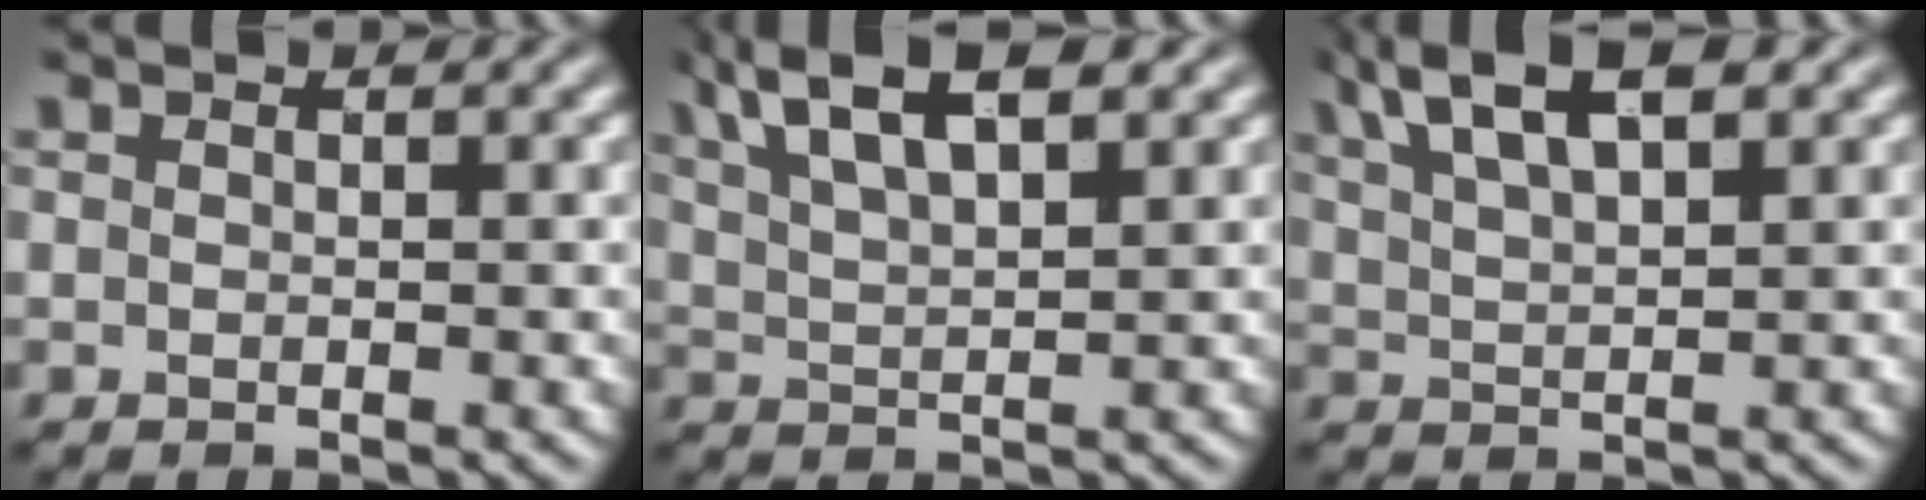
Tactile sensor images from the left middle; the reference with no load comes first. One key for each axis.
{"total": 7.6, "fx": 4.9, "fy": 2.6, "fz": 5.2, "tx": -0.096, "ty": 0.027, "tz": 0.074}
{"total": 6.7, "fx": 4.3, "fy": 2.3, "fz": 4.7, "tx": -0.084, "ty": 0.022, "tz": 0.070}